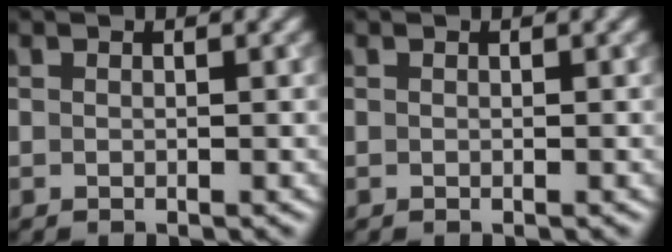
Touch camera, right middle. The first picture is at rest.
{"total": 0.0}